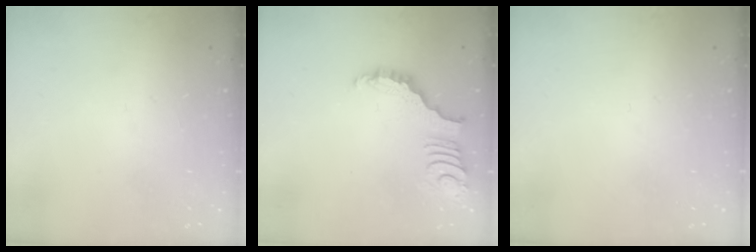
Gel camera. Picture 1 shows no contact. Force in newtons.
{"total": 3.0, "press": 3.0, "slide": 0.5}
{"total": 0.0}